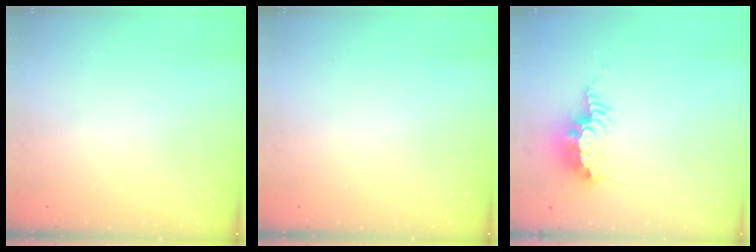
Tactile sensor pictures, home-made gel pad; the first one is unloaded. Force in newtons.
{"total": 0.0}
{"total": 9.3, "press": 9.2, "slide": 0.8}